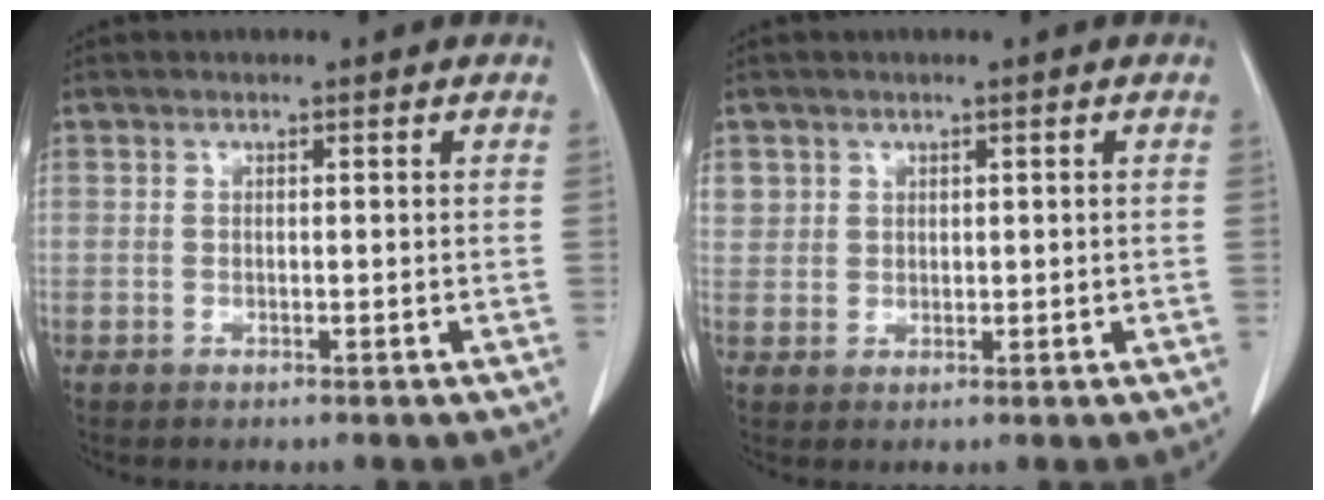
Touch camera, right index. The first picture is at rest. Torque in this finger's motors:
{"motor_torque": [-0.14, 0.23, -0.02, 0.01]}